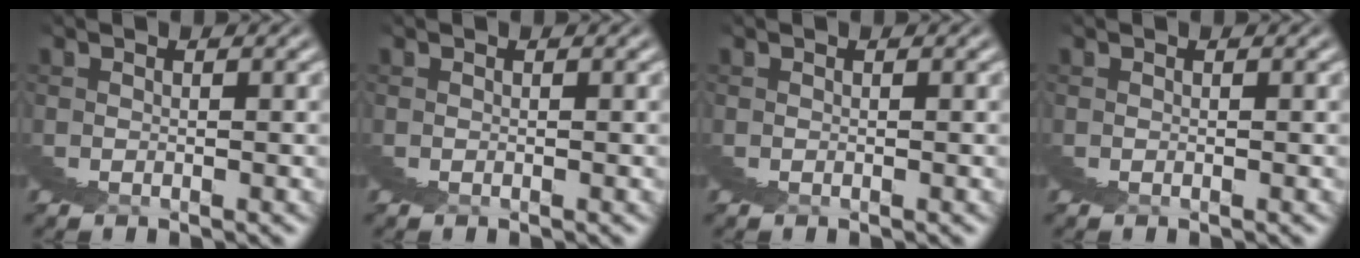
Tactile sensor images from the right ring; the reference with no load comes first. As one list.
[{"total": 0.0}, {"total": 0.0}, {"total": 0.0}]